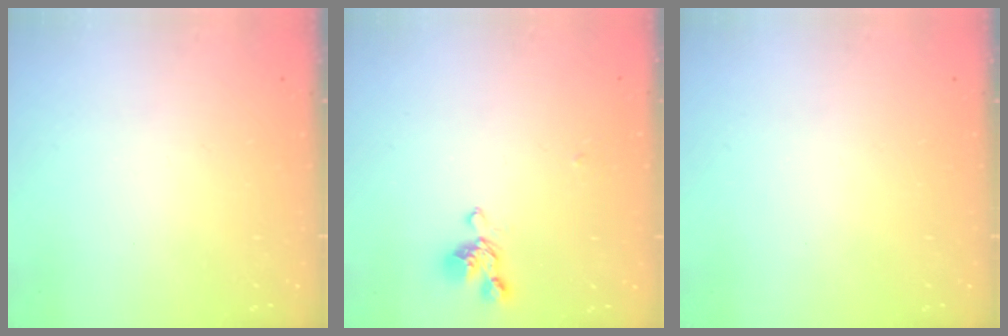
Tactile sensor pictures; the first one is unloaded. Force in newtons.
{"total": 2.0, "press": 1.8, "slide": 0.8}
{"total": 0.0}